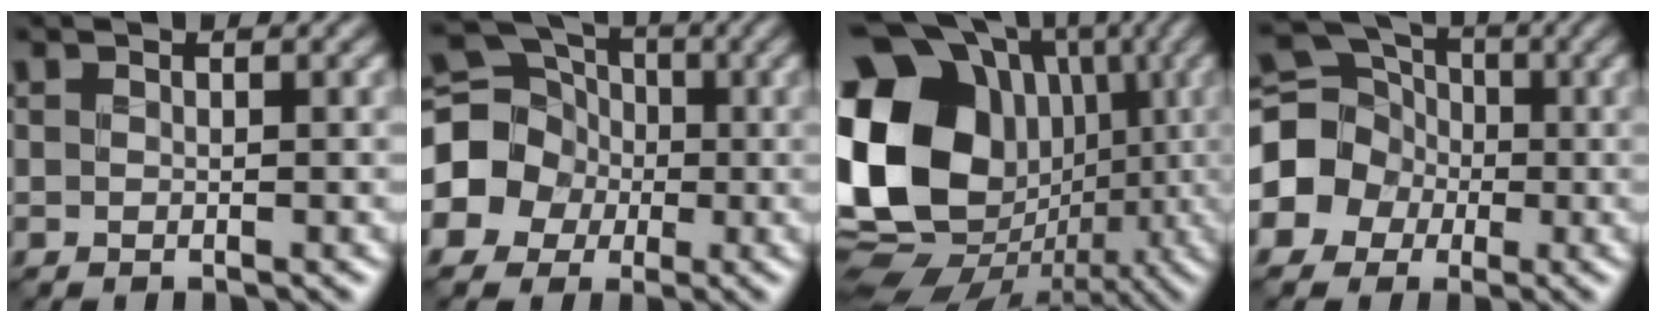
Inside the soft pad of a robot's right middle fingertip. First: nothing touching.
{"total": 9.5, "force": [-1.4, 8.8, 3.3], "torque": [-0.095, 0.013, -0.055]}
{"total": 20.6, "force": [0.7, 16.6, 12.1], "torque": [-0.248, -0.007, -0.003]}
{"total": 8.3, "force": [-1.6, 7.6, 2.9], "torque": [-0.074, 0.007, -0.064]}